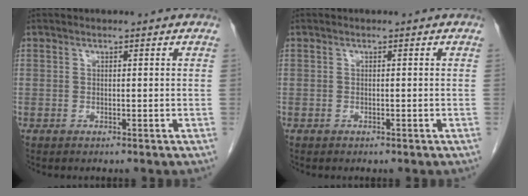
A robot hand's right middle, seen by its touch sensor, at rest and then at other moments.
{"total": 0.0}